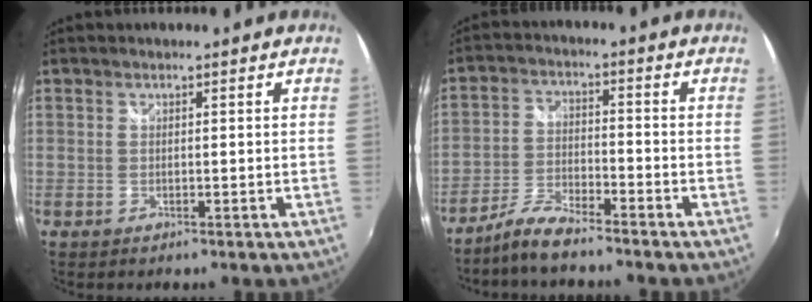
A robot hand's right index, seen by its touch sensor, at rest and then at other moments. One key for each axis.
{"total": 6.4, "fx": -5.6, "fy": 1.0, "fz": 3.0, "tx": -0.070, "ty": 0.002, "tz": -0.110}